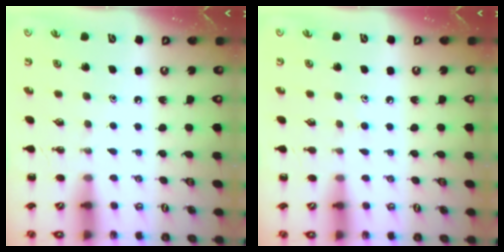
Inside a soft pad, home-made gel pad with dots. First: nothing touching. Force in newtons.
{"total": 4.7, "press": 4.3, "slide": 1.8}